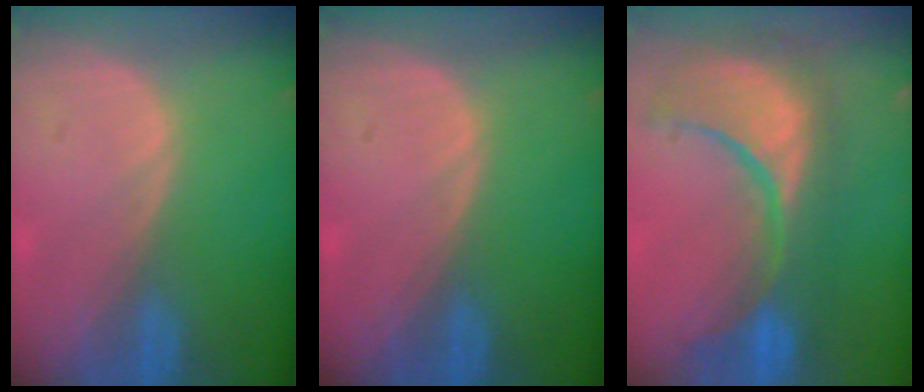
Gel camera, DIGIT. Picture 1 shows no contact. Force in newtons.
{"total": 0.0}
{"total": 12.6, "press": 11.2, "slide": 5.7}